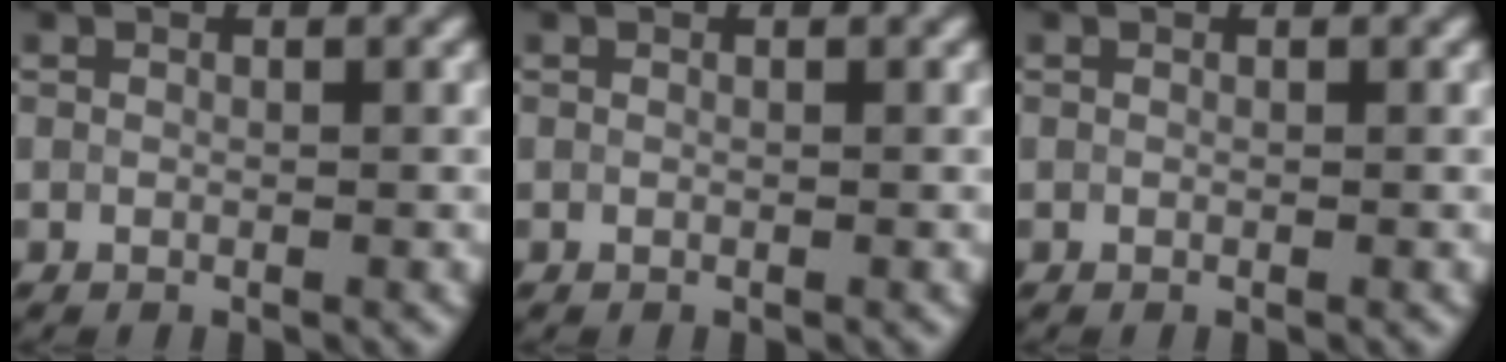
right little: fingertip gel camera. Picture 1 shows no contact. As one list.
[{"total": 0.0}, {"total": 0.0}]